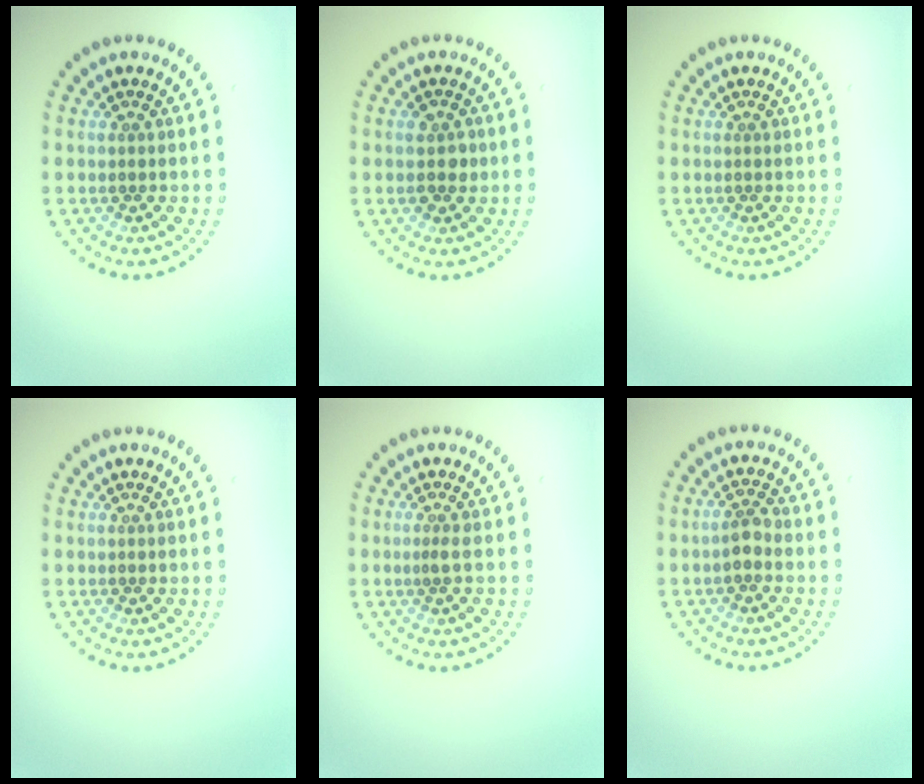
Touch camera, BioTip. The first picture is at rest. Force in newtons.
{"total": 1.7, "press": 1.7, "slide": 0.2}
{"total": 0.0}
{"total": 0.0}
{"total": 0.6, "press": 0.3, "slide": 0.5}
{"total": 1.7, "press": 1.7, "slide": 0.4}